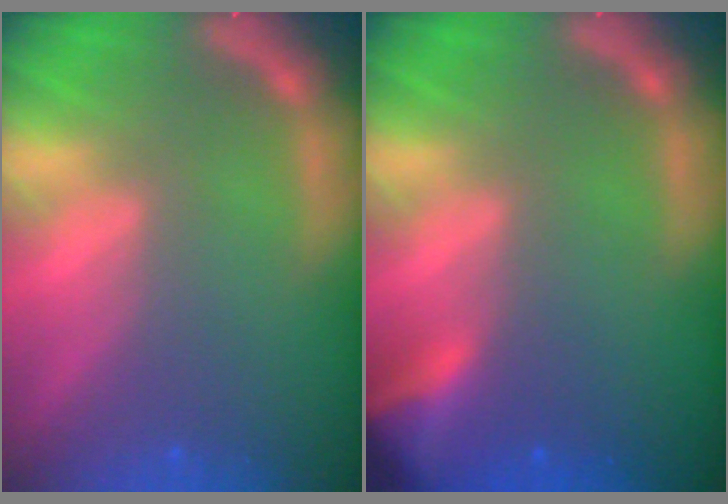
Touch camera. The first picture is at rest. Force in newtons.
{"total": 4.4}